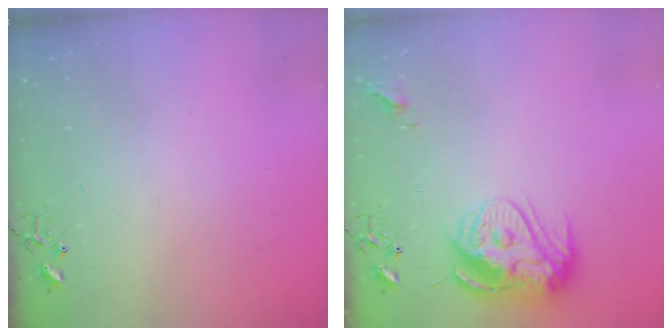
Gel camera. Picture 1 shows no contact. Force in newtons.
{"total": 15.6, "press": 15.6, "slide": 1.3}